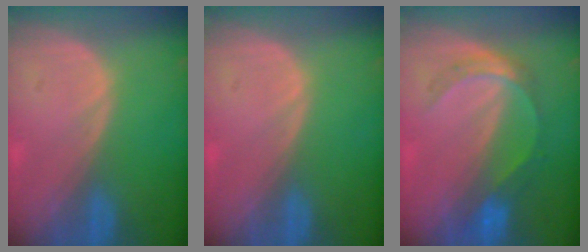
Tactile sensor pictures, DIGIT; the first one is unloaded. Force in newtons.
{"total": 0.0}
{"total": 5.6, "press": 5.0, "slide": 2.5}